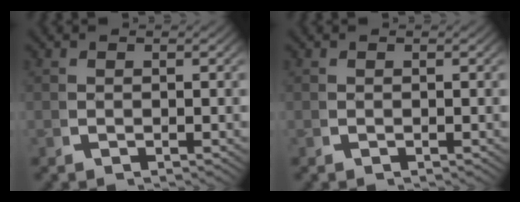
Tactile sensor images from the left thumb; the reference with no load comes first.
{"total": 0.0}